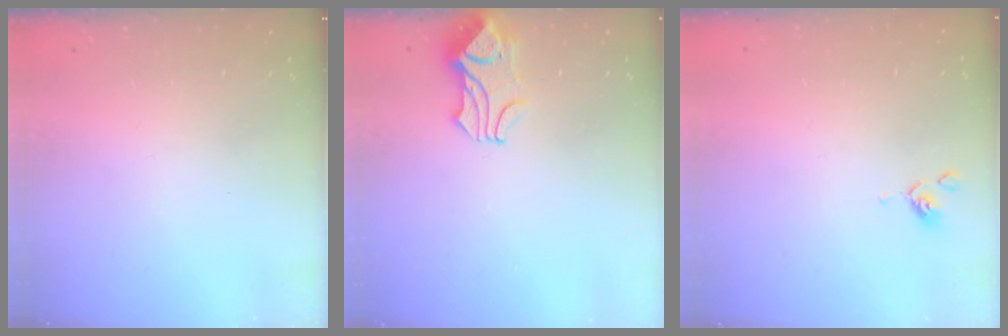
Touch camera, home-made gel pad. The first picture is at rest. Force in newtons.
{"total": 1.9, "press": 1.4, "slide": 1.2}
{"total": 2.0, "press": 2.0, "slide": 0.4}